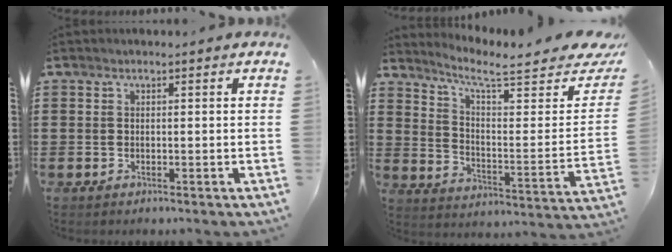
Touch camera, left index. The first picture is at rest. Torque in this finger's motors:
{"motor_torque": [1.11, -1.03, 0.15, 0.10]}